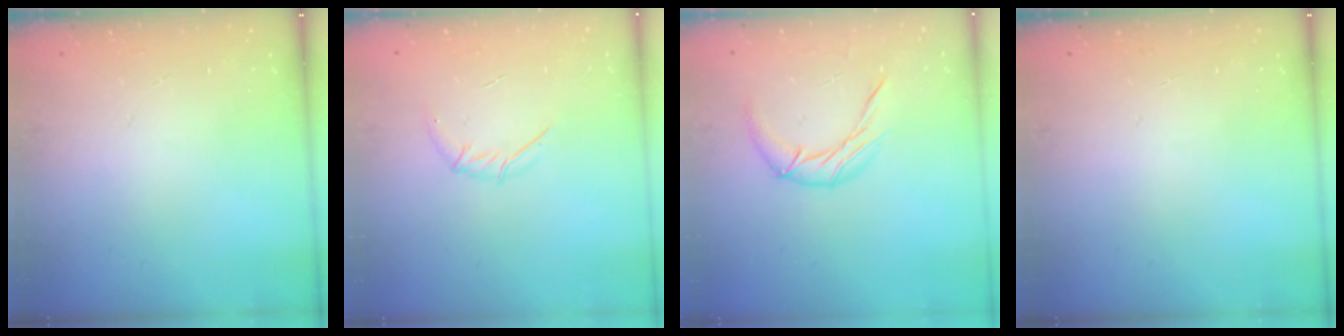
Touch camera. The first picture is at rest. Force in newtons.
{"total": 5.5, "press": 5.3, "slide": 1.4}
{"total": 9.3, "press": 9.3, "slide": 0.2}
{"total": 0.0}